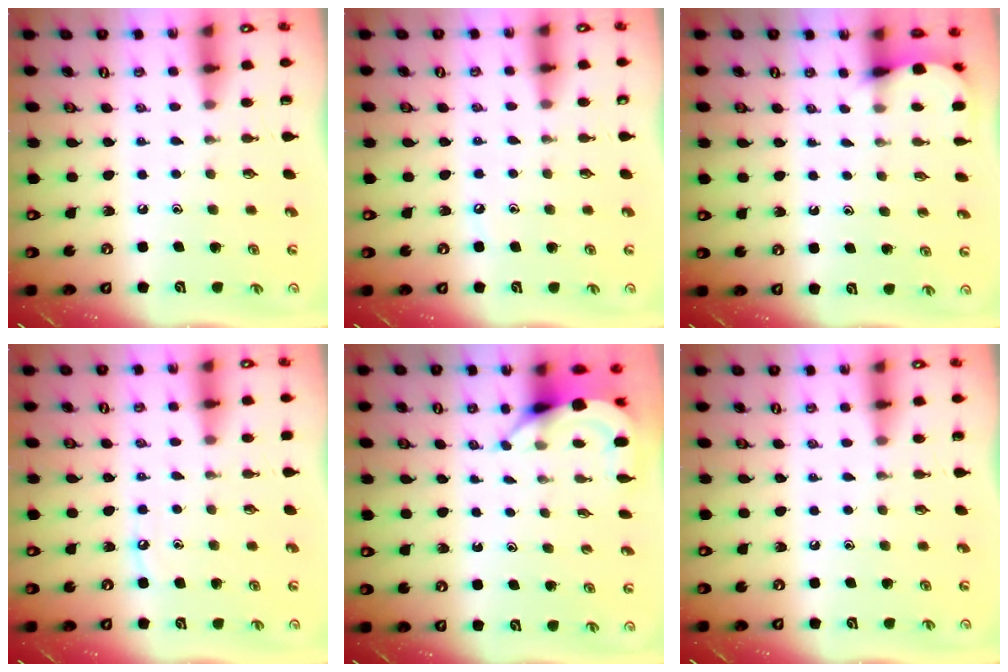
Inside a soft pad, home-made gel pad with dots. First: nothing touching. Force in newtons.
{"total": 2.7, "press": 2.7, "slide": 0.3}
{"total": 2.1, "press": 2.1, "slide": 0.1}
{"total": 5.2, "press": 5.1, "slide": 0.6}
{"total": 4.0, "press": 4.0, "slide": 0.5}
{"total": 0.0}